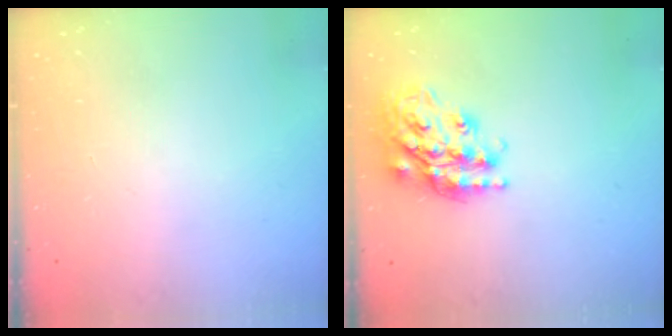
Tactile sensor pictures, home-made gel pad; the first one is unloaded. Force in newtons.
{"total": 20.4, "press": 20.3, "slide": 1.7}